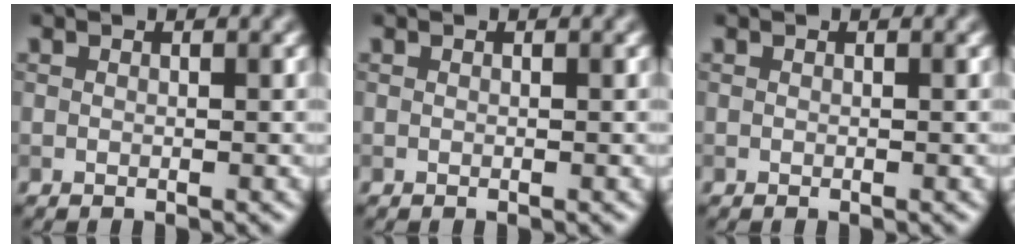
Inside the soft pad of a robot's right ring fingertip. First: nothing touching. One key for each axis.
{"total": 0.0}
{"total": 0.0}